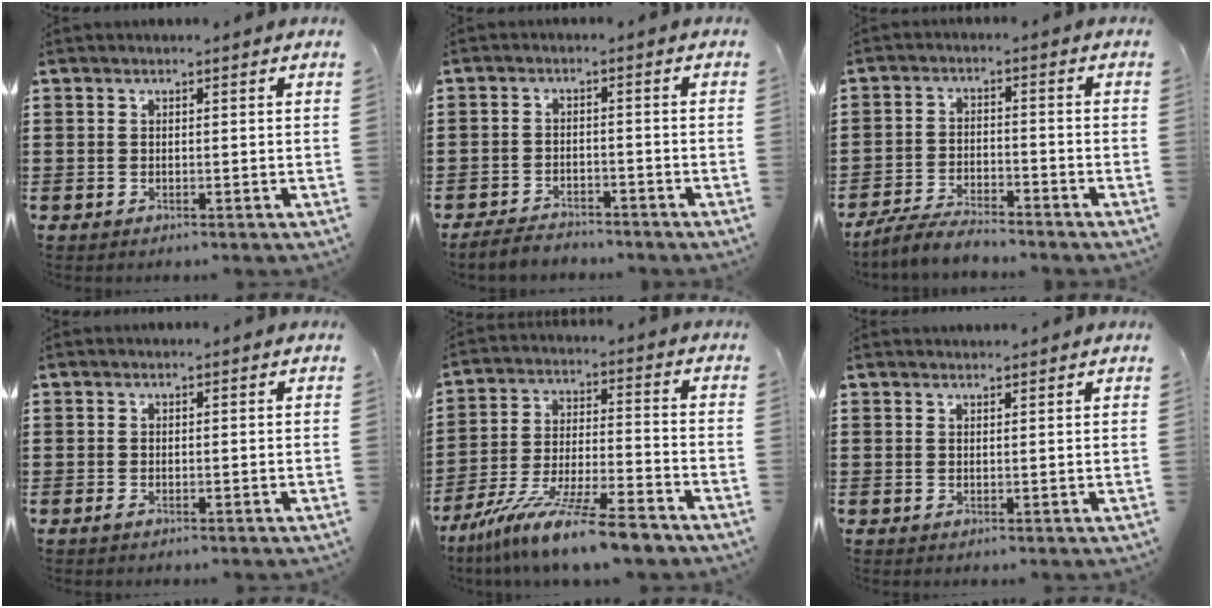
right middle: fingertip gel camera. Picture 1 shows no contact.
{"total": 3.4, "force": [-3.3, 0.8, 0.0], "torque": [-0.005, 0.003, -0.071]}
{"total": 4.5, "force": [-4.2, 0.6, 1.3], "torque": [-0.030, 0.002, -0.087]}
{"total": 0.6, "force": [-0.4, 0.3, 0.3], "torque": [-0.014, -0.006, -0.011]}
{"total": 12.2, "force": [-10.5, 0.4, 6.2], "torque": [-0.111, 0.018, -0.200]}
{"total": 0.9, "force": [0.9, 0.1, 0.0], "torque": [-0.001, -0.001, 0.017]}